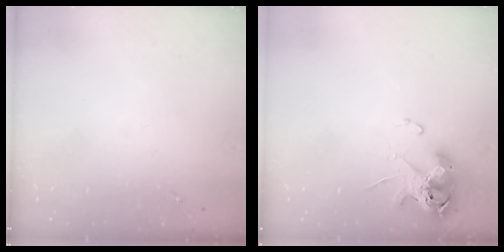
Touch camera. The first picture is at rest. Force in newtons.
{"total": 11.3, "press": 11.2, "slide": 1.7}